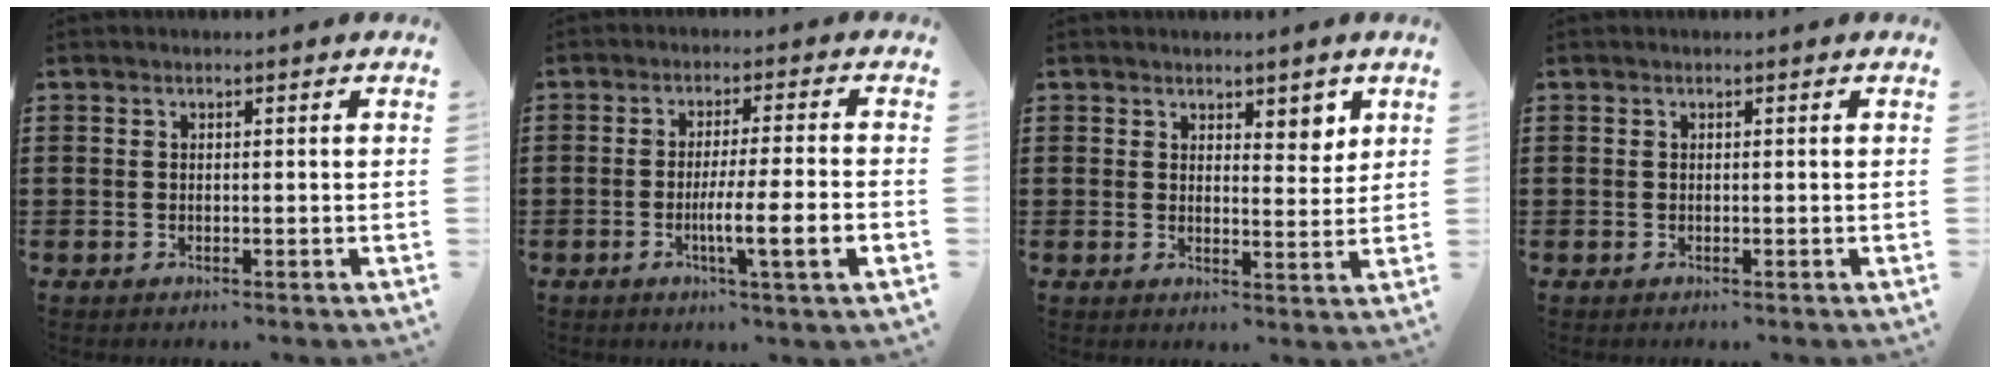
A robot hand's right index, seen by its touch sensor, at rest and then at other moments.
{"total": 6.6, "force": [-2.1, 0.0, 6.2], "torque": [-0.103, -0.010, -0.036]}
{"total": 3.6, "force": [2.8, 1.7, 1.6], "torque": [-0.020, 0.001, 0.047]}
{"total": 0.0}